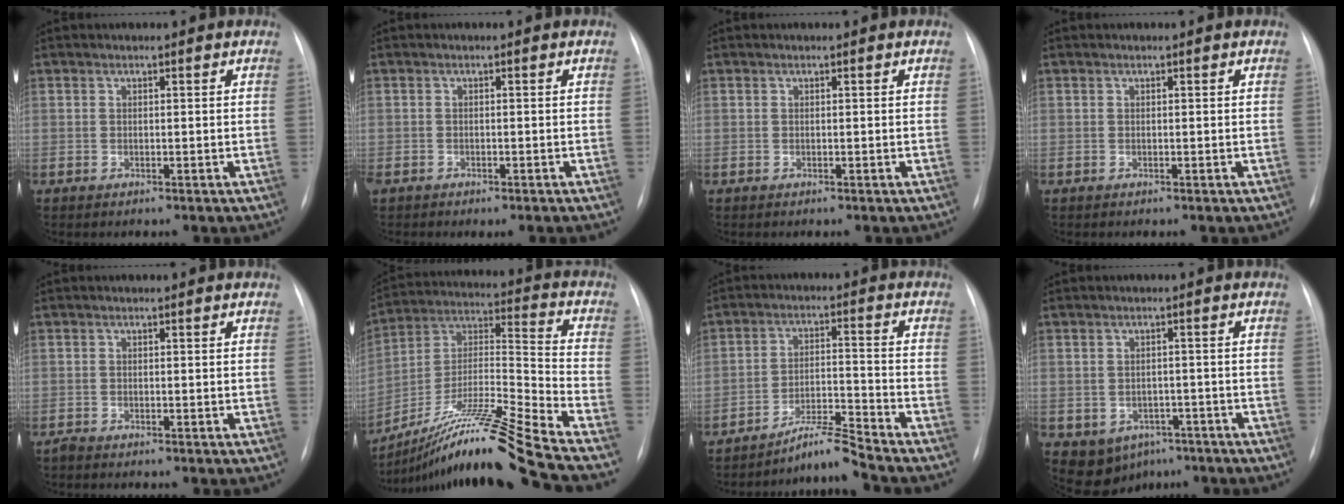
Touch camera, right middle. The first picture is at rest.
{"total": 3.2, "force": [-2.4, 1.6, 1.3], "torque": [-0.016, 0.001, -0.029]}
{"total": 0.0}
{"total": 0.0}
{"total": 0.6, "force": [-0.5, 0.0, 0.2], "torque": [-0.007, -0.002, -0.012]}
{"total": 20.7, "force": [-17.0, -2.9, 11.6], "torque": [-0.227, -0.006, -0.304]}
{"total": 6.2, "force": [-5.7, -1.8, 1.6], "torque": [-0.034, -0.008, -0.101]}
{"total": 7.0, "force": [-4.0, 5.4, 2.1], "torque": [-0.040, 0.011, -0.044]}